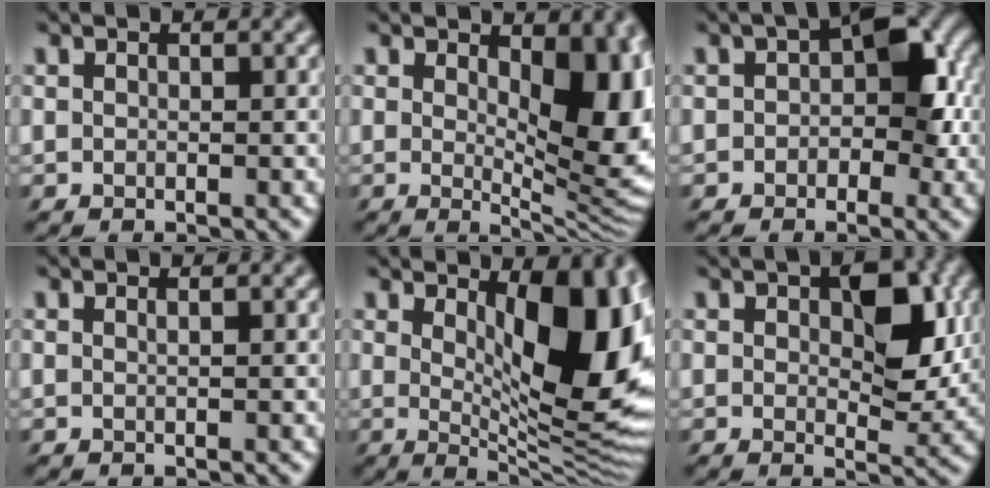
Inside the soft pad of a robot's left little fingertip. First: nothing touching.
{"total": 10.1, "force": [1.9, 5.5, 8.3], "torque": [-0.116, -0.028, 0.042]}
{"total": 7.7, "force": [0.0, 4.5, 6.2], "torque": [-0.092, -0.001, -0.007]}
{"total": 0.6, "force": [0.3, -0.4, 0.1], "torque": [-0.003, -0.001, 0.008]}
{"total": 11.4, "force": [2.8, 4.5, 10.1], "torque": [-0.127, -0.013, 0.043]}
{"total": 7.2, "force": [2.0, 4.1, 5.6], "torque": [-0.100, -0.008, 0.035]}